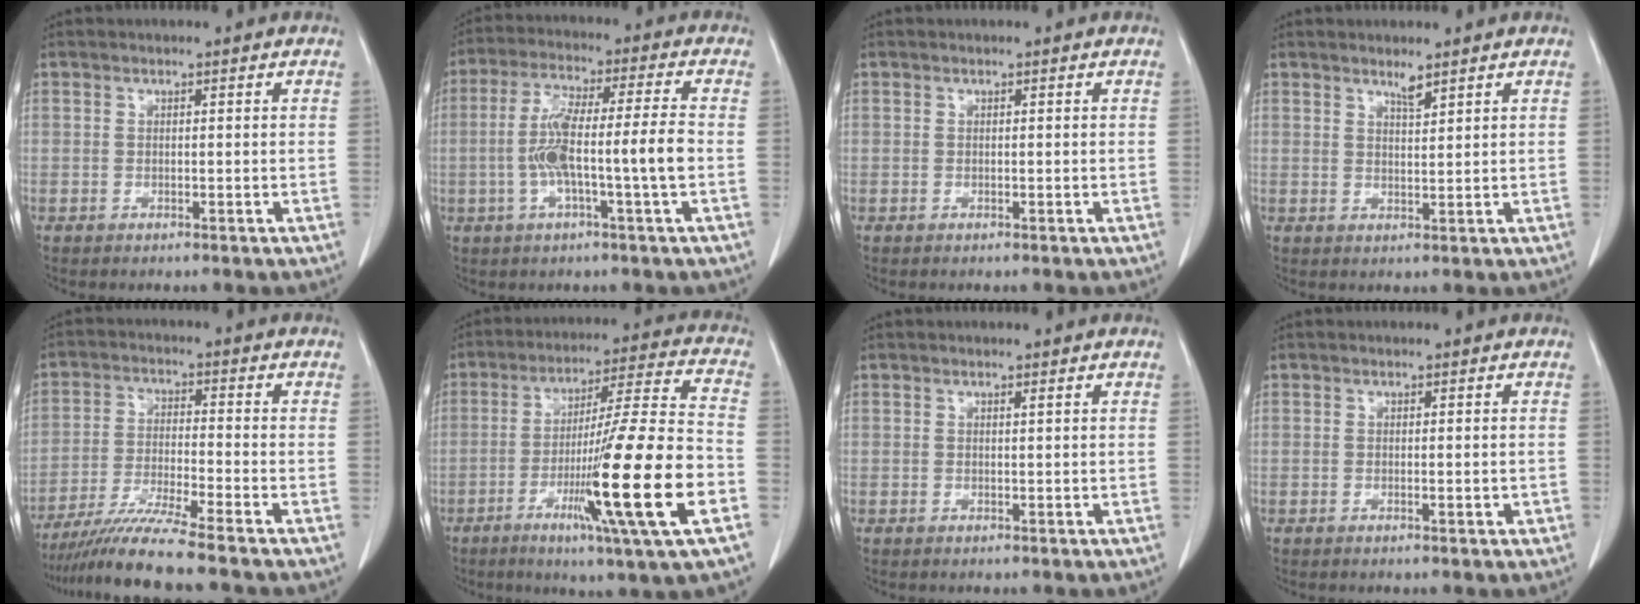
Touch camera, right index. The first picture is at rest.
{"total": 10.6, "force": [-1.9, 0.2, 10.4], "torque": [-0.202, 0.016, -0.039]}
{"total": 0.0}
{"total": 1.9, "force": [1.6, 0.1, 1.0], "torque": [-0.020, -0.005, 0.031]}
{"total": 9.6, "force": [-8.0, -1.7, 4.9], "torque": [-0.088, -0.029, -0.146]}
{"total": 20.7, "force": [-6.7, -1.0, 19.5], "torque": [-0.319, -0.021, -0.116]}
{"total": 0.0}
{"total": 1.3, "force": [-0.3, 0.3, 1.2], "torque": [-0.017, -0.002, -0.002]}